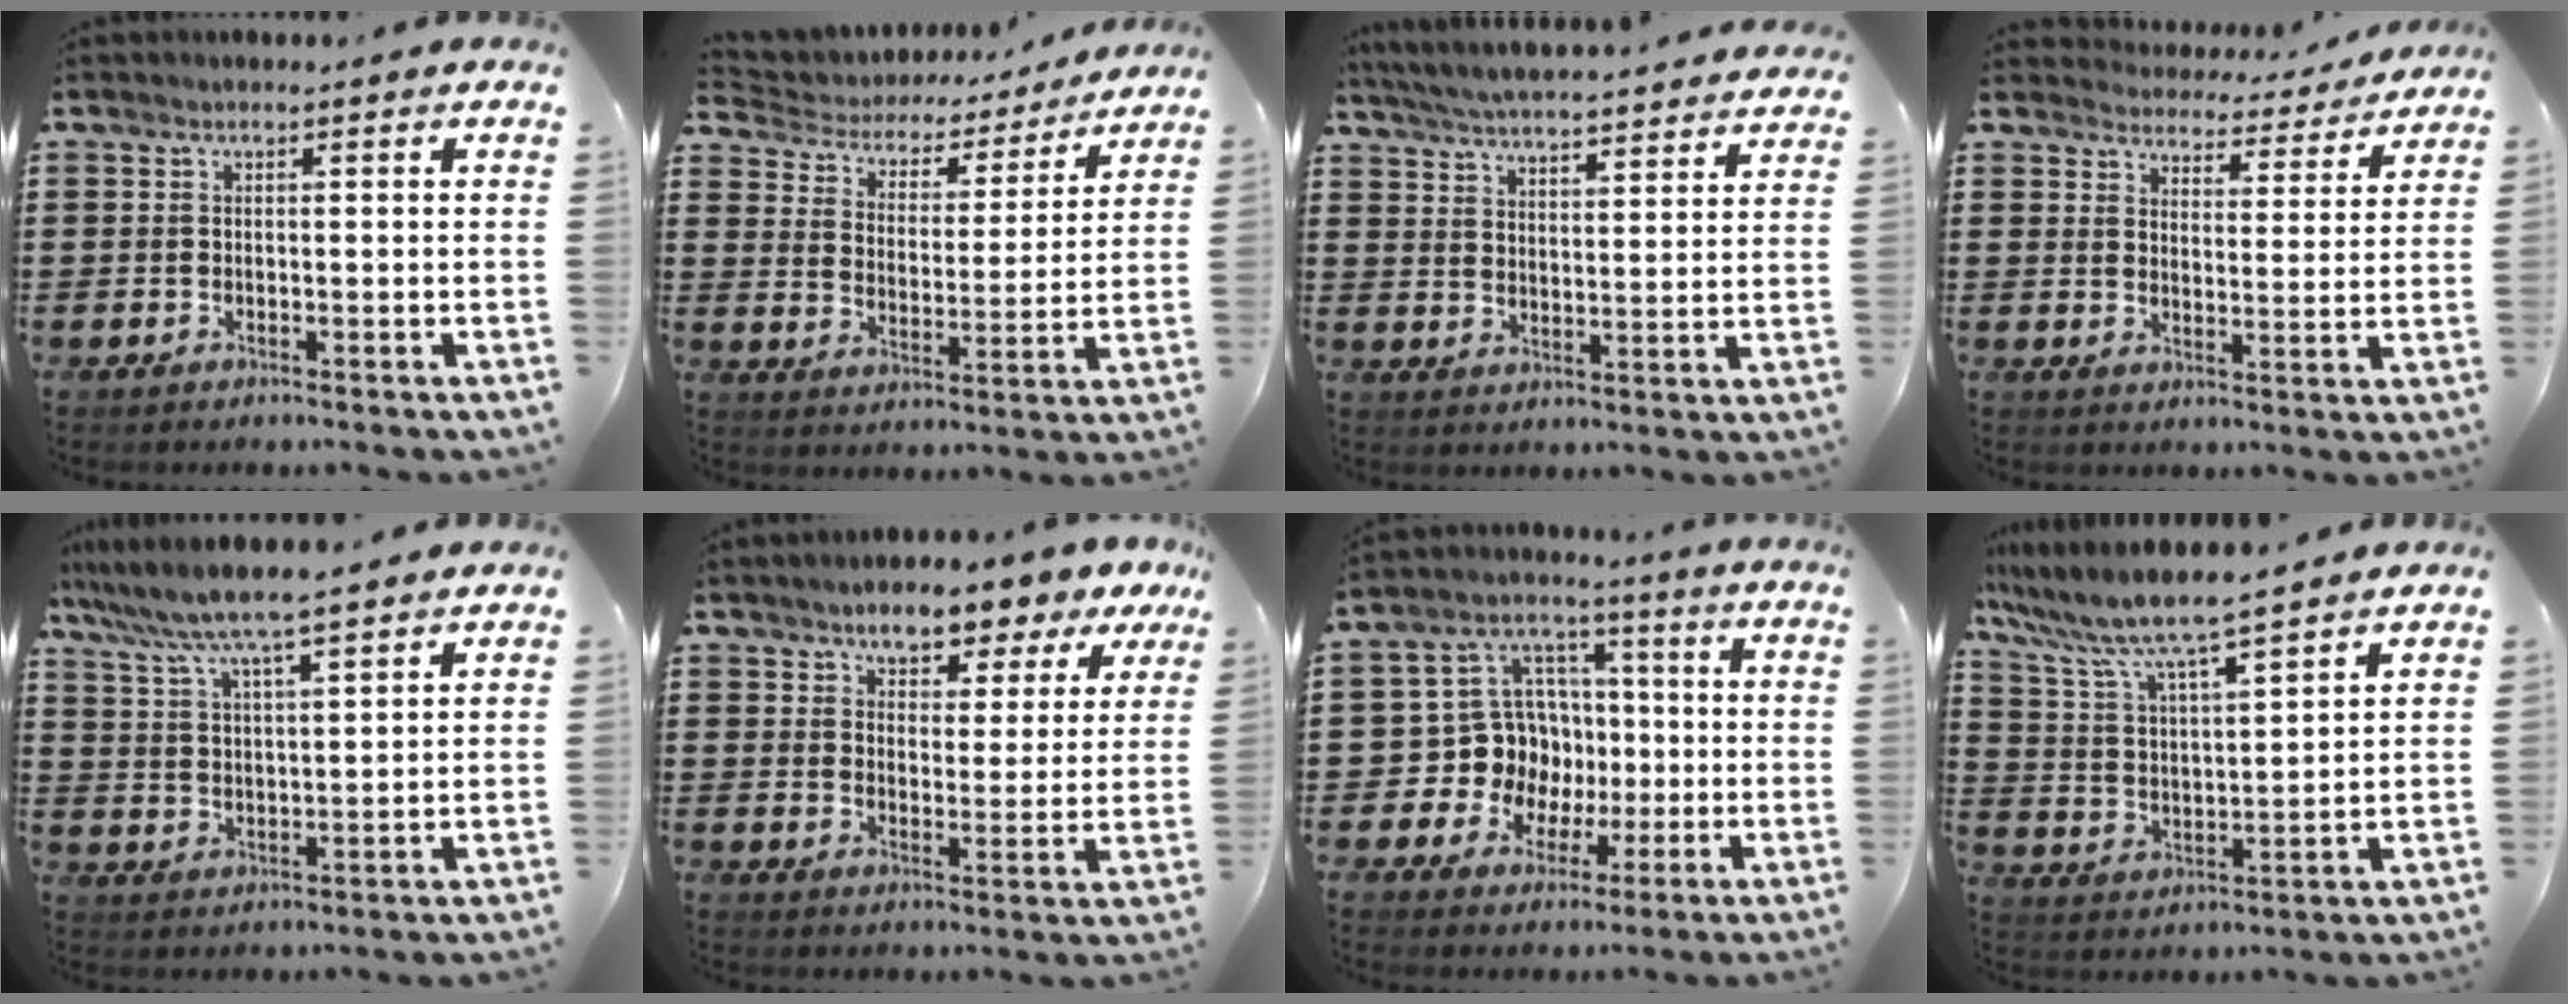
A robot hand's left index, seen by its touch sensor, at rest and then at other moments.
{"total": 3.9, "force": [3.8, 0.8, 0.4], "torque": [-0.033, -0.032, 0.057]}
{"total": 5.4, "force": [5.2, -0.8, 0.9], "torque": [-0.043, -0.041, 0.088]}
{"total": 4.4, "force": [4.4, 0.1, 0.0], "torque": [-0.018, -0.038, 0.073]}
{"total": 6.4, "force": [5.6, -0.1, 3.0], "torque": [-0.081, -0.029, 0.094]}
{"total": 5.5, "force": [4.9, 1.5, 1.8], "torque": [-0.042, -0.021, 0.082]}
{"total": 10.3, "force": [0.0, 10.0, 2.4], "torque": [-0.093, -0.006, 0.013]}
{"total": 7.1, "force": [6.4, 0.0, 3.1], "torque": [-0.088, -0.038, 0.104]}